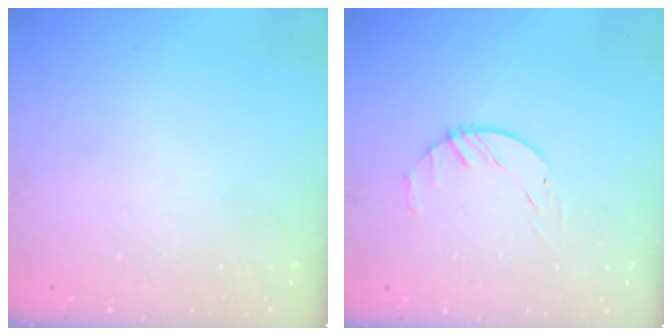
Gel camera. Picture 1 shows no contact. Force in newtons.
{"total": 1.8, "press": 1.7, "slide": 0.3}